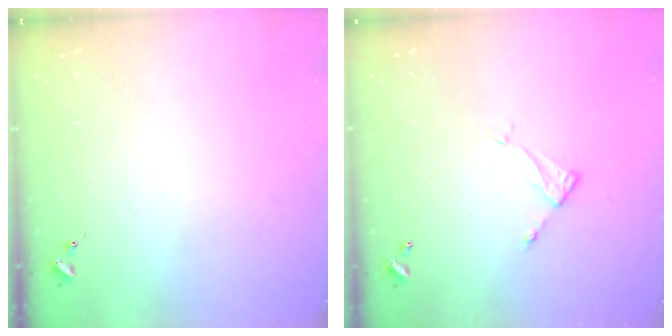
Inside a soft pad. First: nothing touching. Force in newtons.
{"total": 4.9, "press": 4.8, "slide": 0.3}